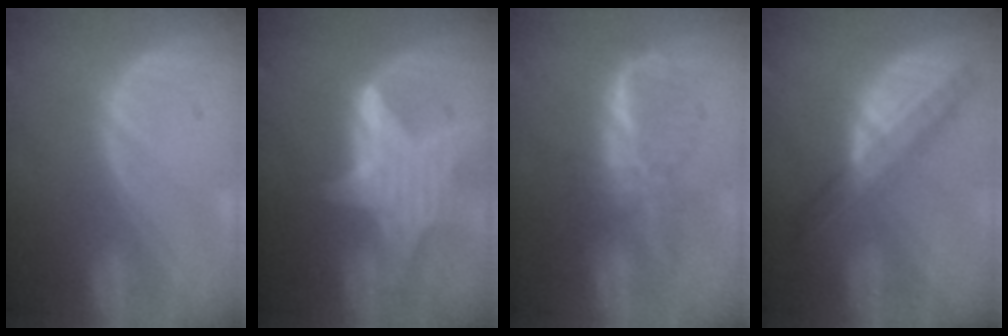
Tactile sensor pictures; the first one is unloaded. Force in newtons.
{"total": 7.8, "press": 7.8, "slide": 0.7}
{"total": 6.2, "press": 6.2, "slide": 0.4}
{"total": 8.2, "press": 6.9, "slide": 4.4}